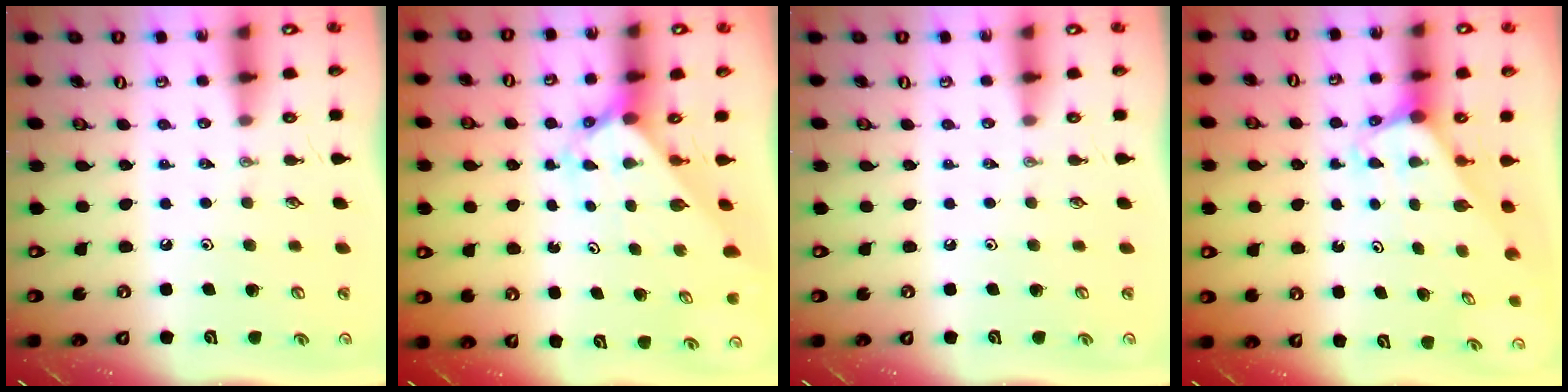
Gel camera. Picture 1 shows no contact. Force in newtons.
{"total": 2.2, "press": 2.2, "slide": 0.2}
{"total": 0.0}
{"total": 2.1, "press": 2.1, "slide": 0.1}